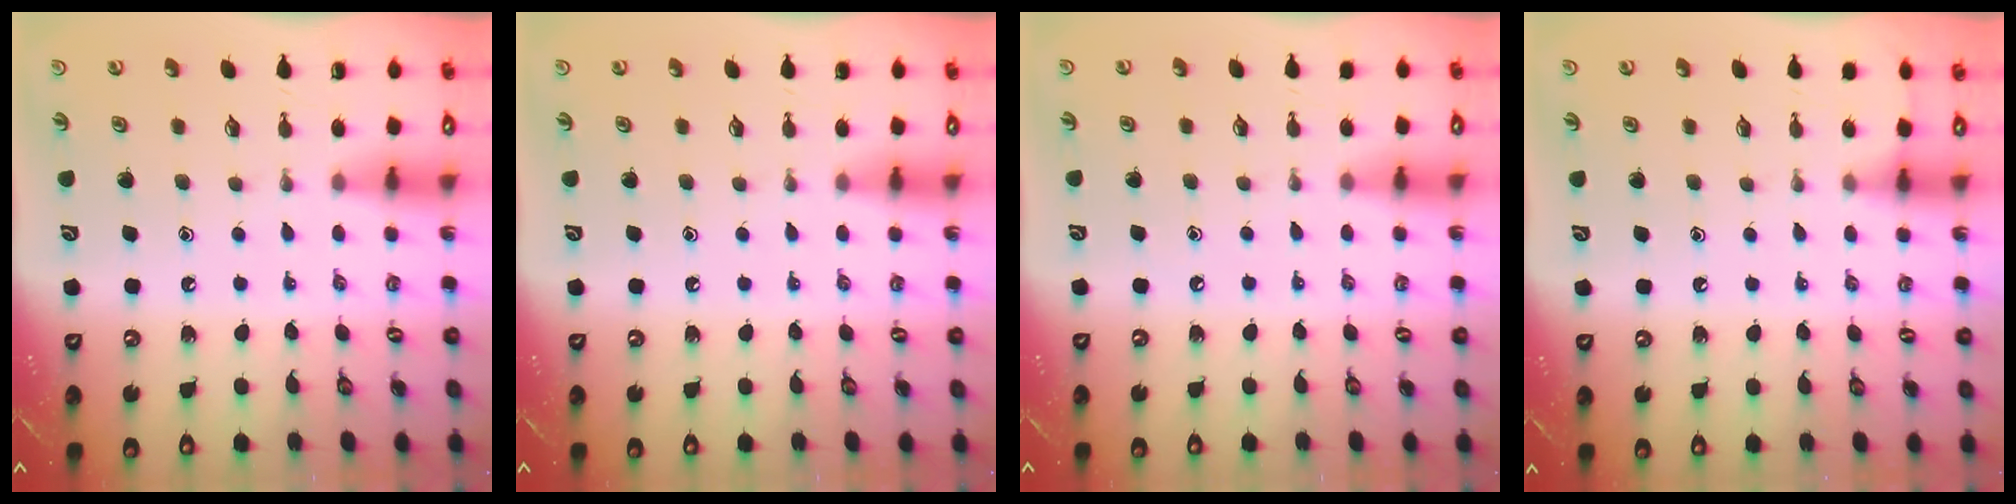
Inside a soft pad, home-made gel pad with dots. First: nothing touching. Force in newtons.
{"total": 0.0}
{"total": 0.9, "press": 0.9, "slide": 0.2}
{"total": 2.9, "press": 2.9, "slide": 0.4}